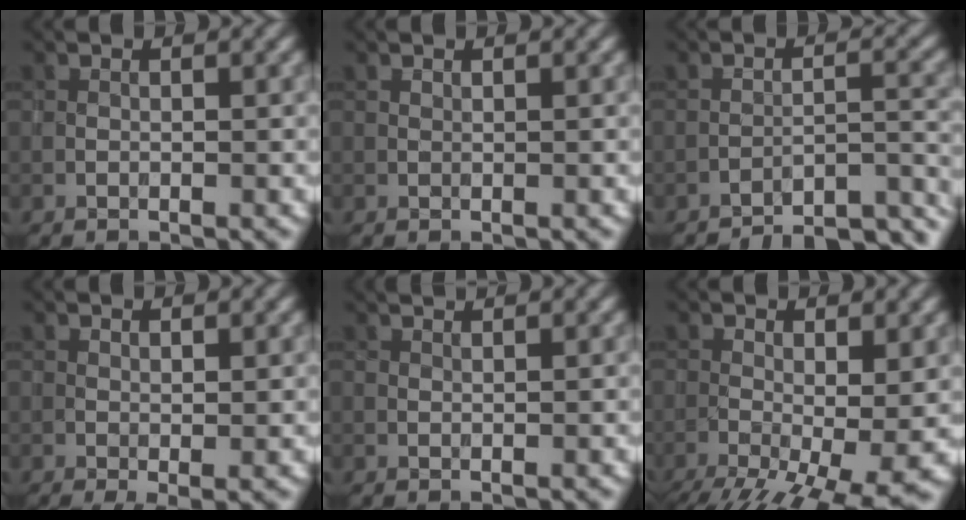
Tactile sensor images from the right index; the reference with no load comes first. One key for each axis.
{"total": 0.0}
{"total": 12.3, "fx": -11.7, "fy": 2.5, "fz": 2.9, "tx": -0.021, "ty": 0.010, "tz": -0.134}
{"total": 1.7, "fx": -0.3, "fy": 0.6, "fz": 1.6, "tx": -0.030, "ty": -0.009, "tz": -0.004}
{"total": 0.7, "fx": 0.7, "fy": 0.0, "fz": 0.3, "tx": -0.013, "ty": -0.001, "tz": 0.003}
{"total": 11.1, "fx": -4.9, "fy": 4.4, "fz": 9.0, "tx": -0.137, "ty": -0.031, "tz": -0.060}